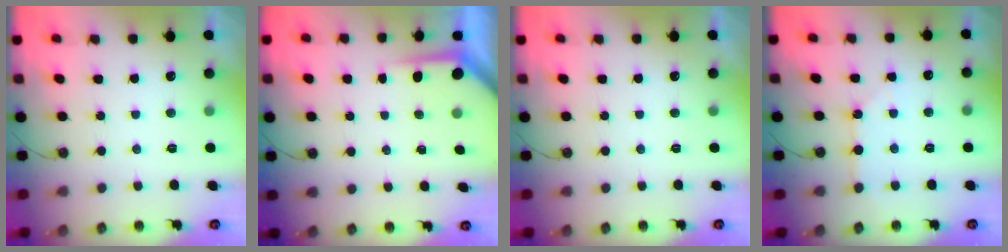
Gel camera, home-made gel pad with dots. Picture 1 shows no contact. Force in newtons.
{"total": 3.0, "press": 3.0, "slide": 0.3}
{"total": 0.0}
{"total": 2.9, "press": 2.9, "slide": 0.5}